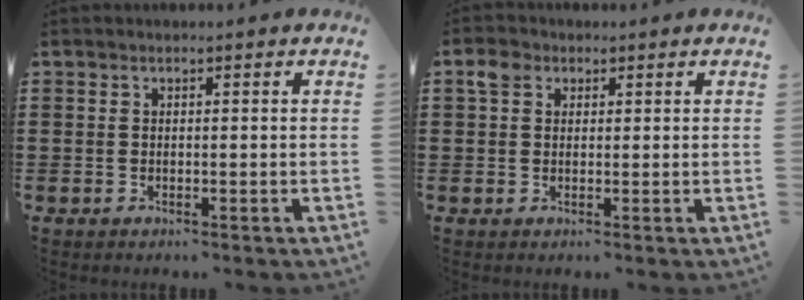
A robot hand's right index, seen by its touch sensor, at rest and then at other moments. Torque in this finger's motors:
{"motor_torque": [0.24, -0.01, 0.04, 0.03]}